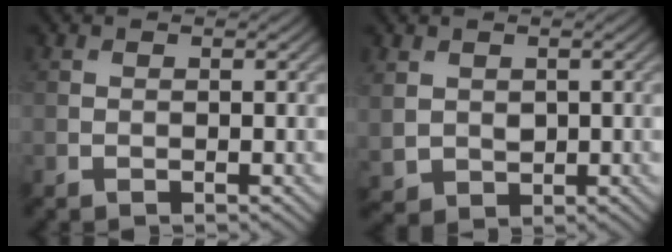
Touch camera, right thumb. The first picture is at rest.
{"total": 3.2, "force": [0.9, 2.6, 1.6], "torque": [-0.055, -0.008, 0.024]}